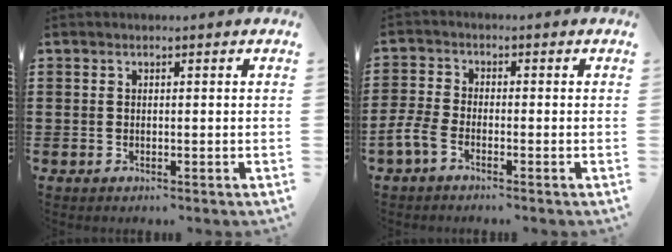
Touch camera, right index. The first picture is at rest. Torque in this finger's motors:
{"motor_torque": [1.09, 1.05, 0.34, 0.05]}